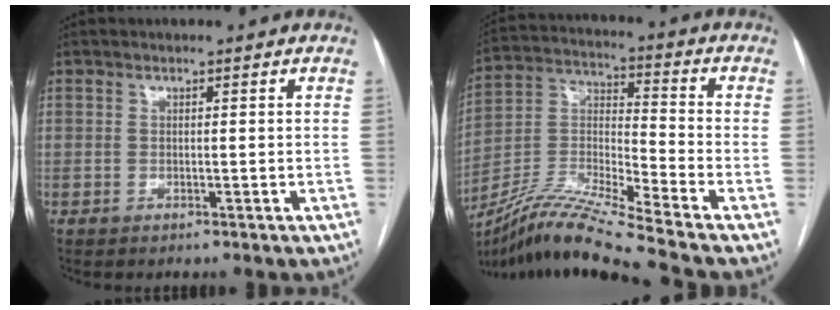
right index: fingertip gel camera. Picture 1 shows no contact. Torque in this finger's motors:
{"motor_torque": [-0.43, -1.08, -0.02, 0.06]}